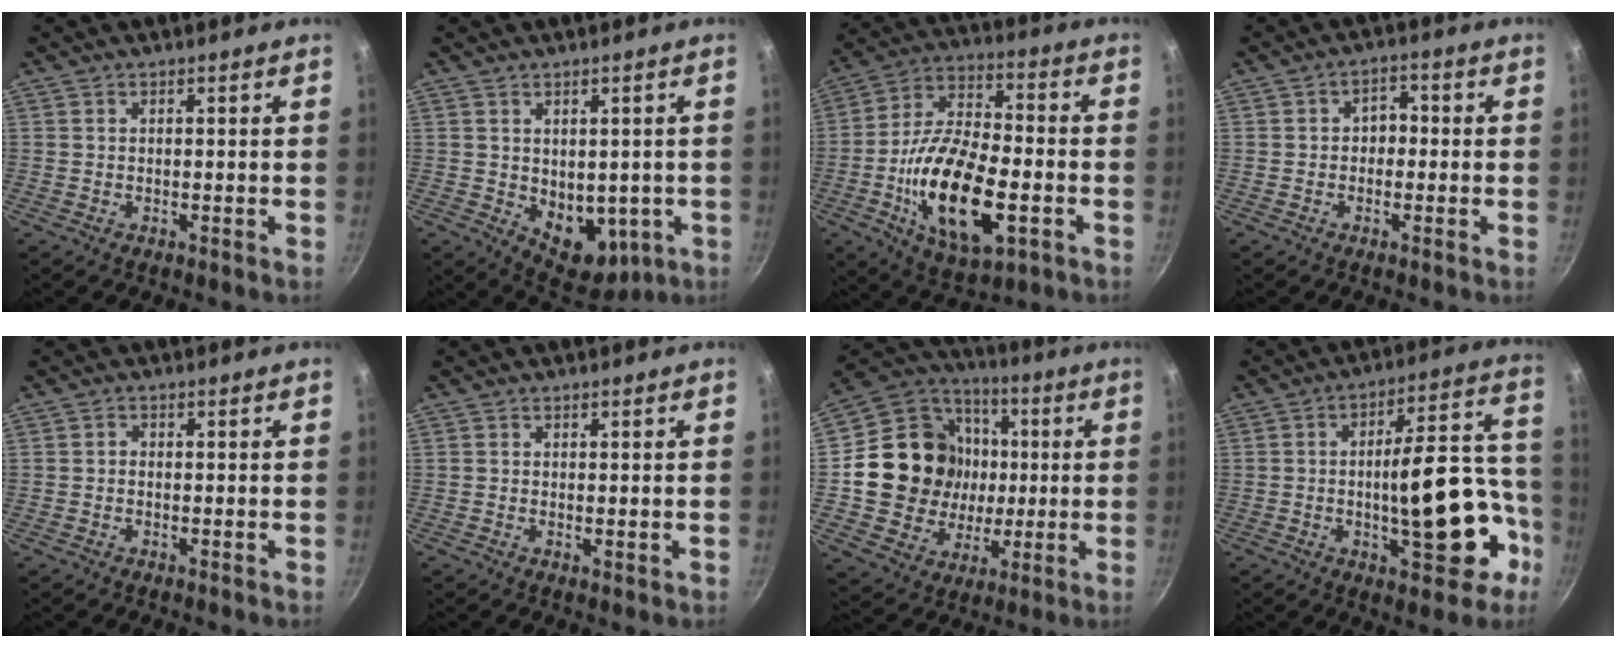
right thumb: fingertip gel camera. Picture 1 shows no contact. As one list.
[{"total": 10.1, "force": [-1.2, 6.9, 7.3], "torque": [-0.066, -0.016, 0.006]}, {"total": 21.2, "force": [-5.8, 9.9, 17.8], "torque": [-0.313, 0.022, -0.102]}, {"total": 4.8, "force": [-0.1, 3.8, 2.9], "torque": [-0.001, 0.014, -0.007]}, {"total": 0.6, "force": [-0.3, 0.5, 0.2], "torque": [-0.002, 0.003, -0.006]}, {"total": 0.6, "force": [0.1, 0.3, 0.6], "torque": [-0.010, -0.003, 0.000]}, {"total": 20.9, "force": [1.1, 18.6, 9.5], "torque": [-0.146, 0.020, 0.027]}, {"total": 19.4, "force": [-5.4, 8.2, 16.8], "torque": [-0.201, 0.057, -0.069]}]